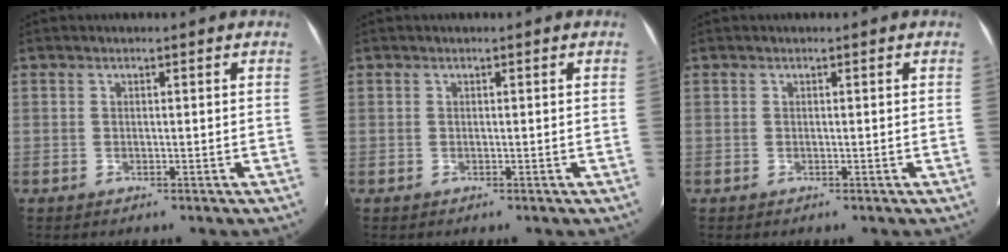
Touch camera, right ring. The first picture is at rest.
{"total": 0.0}
{"total": 0.0}